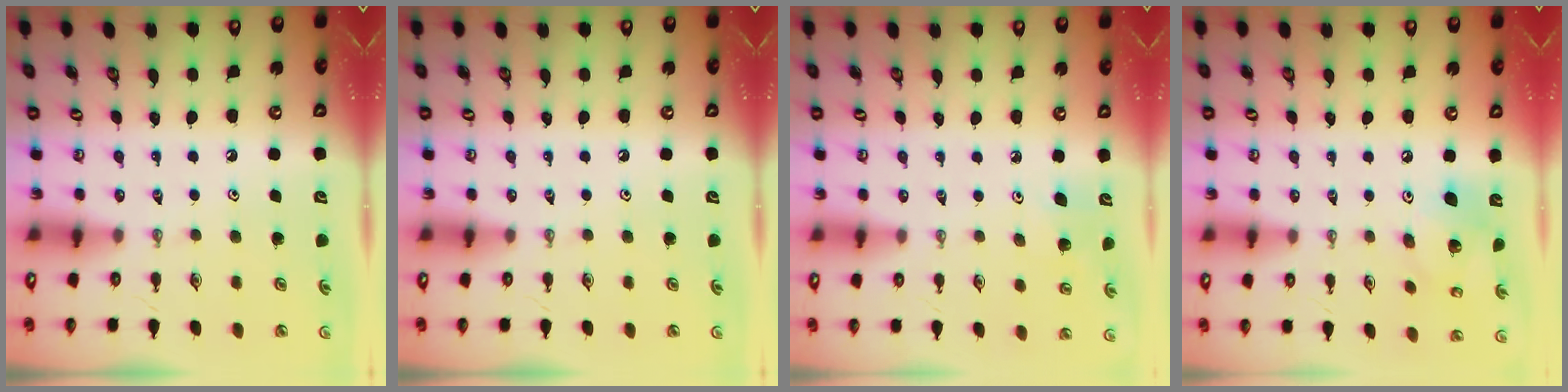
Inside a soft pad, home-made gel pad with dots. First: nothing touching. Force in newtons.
{"total": 0.0}
{"total": 5.6, "press": 5.3, "slide": 2.0}
{"total": 15.3, "press": 15.0, "slide": 3.3}